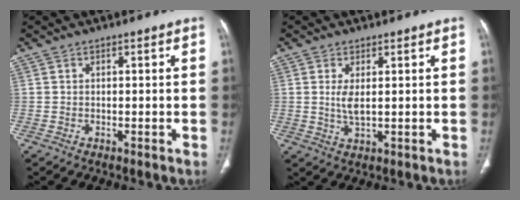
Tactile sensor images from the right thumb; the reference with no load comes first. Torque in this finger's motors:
{"motor_torque": [-0.50, 0.55, 0.47, -0.15, -0.01]}